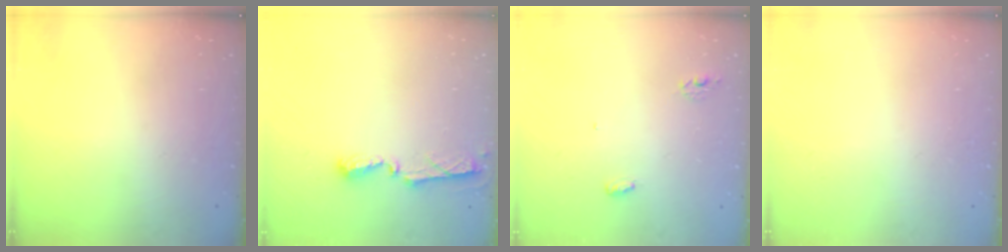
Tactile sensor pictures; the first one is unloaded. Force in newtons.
{"total": 5.6, "press": 5.5, "slide": 0.6}
{"total": 5.2, "press": 4.4, "slide": 2.7}
{"total": 0.0}